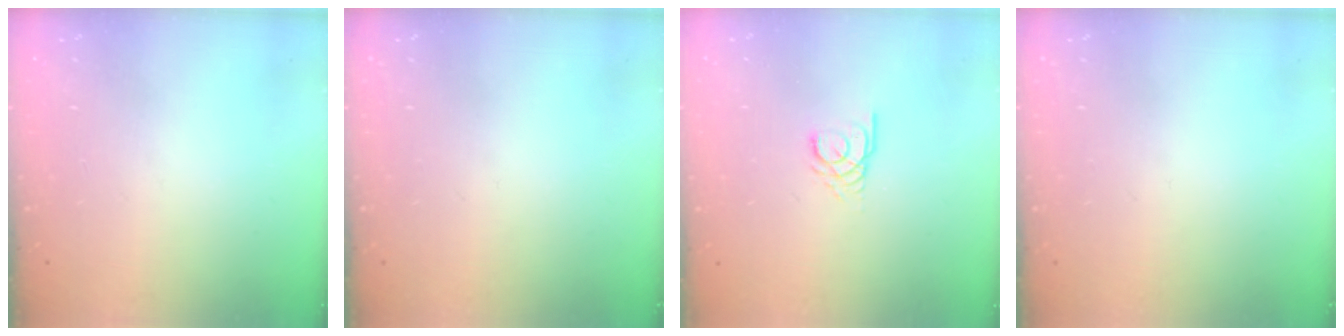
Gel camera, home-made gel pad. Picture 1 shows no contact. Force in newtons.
{"total": 0.0}
{"total": 3.0, "press": 3.0, "slide": 0.4}
{"total": 0.0}